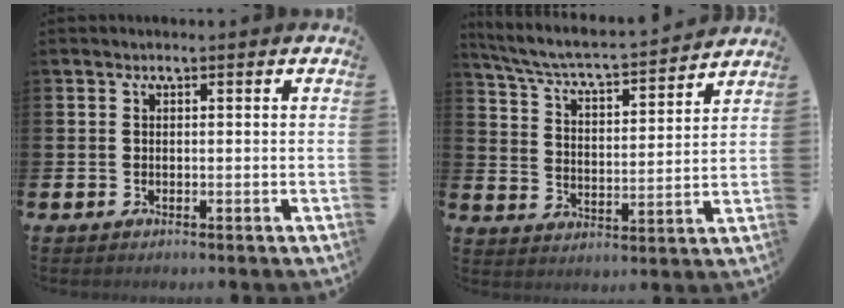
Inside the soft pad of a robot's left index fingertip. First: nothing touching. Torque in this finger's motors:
{"motor_torque": [0.51, -0.99, 0.21, 0.07]}